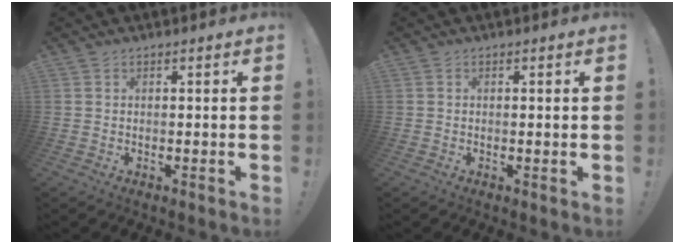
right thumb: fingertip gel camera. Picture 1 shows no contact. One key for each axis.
{"total": 0.6, "fx": 0.3, "fy": 0.0, "fz": 0.5, "tx": -0.002, "ty": -0.005, "tz": 0.004}